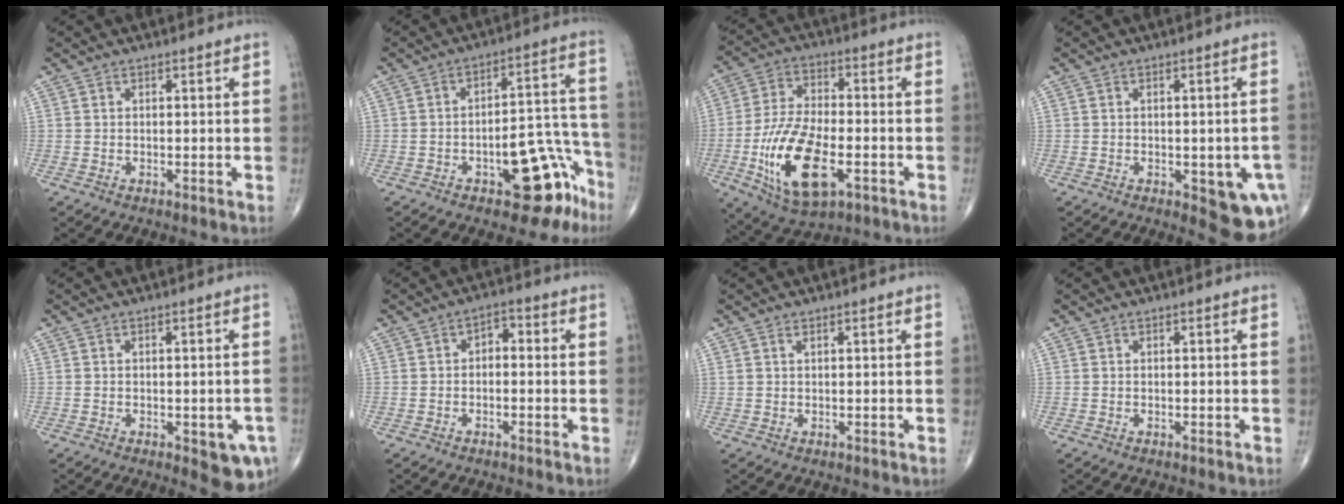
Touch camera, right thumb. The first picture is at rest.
{"total": 14.4, "force": [-7.9, 6.4, 10.2], "torque": [-0.077, 0.083, -0.099]}
{"total": 17.6, "force": [-5.4, 8.5, 14.4], "torque": [-0.275, 0.011, -0.091]}
{"total": 9.9, "force": [-3.1, 4.3, 8.4], "torque": [-0.069, -0.001, -0.027]}
{"total": 6.6, "force": [-2.4, 2.7, 5.5], "torque": [-0.046, -0.001, -0.022]}
{"total": 2.9, "force": [-0.3, 1.9, 2.2], "torque": [-0.020, 0.018, -0.016]}
{"total": 0.7, "force": [0.5, 0.1, 0.4], "torque": [-0.011, 0.005, 0.011]}
{"total": 0.0}